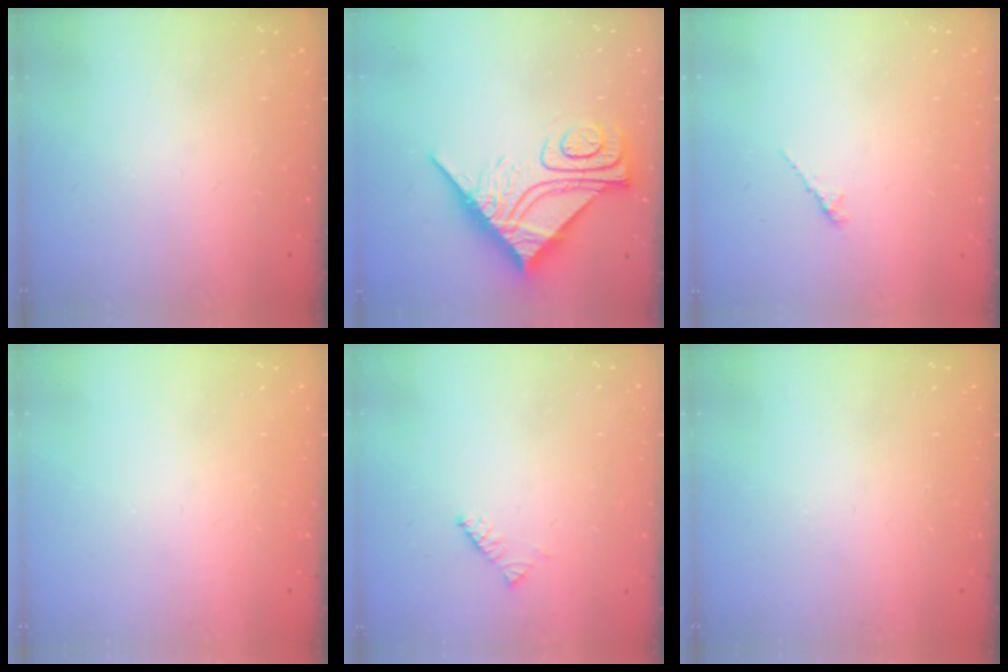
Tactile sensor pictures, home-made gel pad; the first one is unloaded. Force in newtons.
{"total": 14.7, "press": 14.7, "slide": 1.2}
{"total": 2.0, "press": 2.0, "slide": 0.6}
{"total": 0.0}
{"total": 2.9, "press": 2.9, "slide": 0.5}
{"total": 0.0}